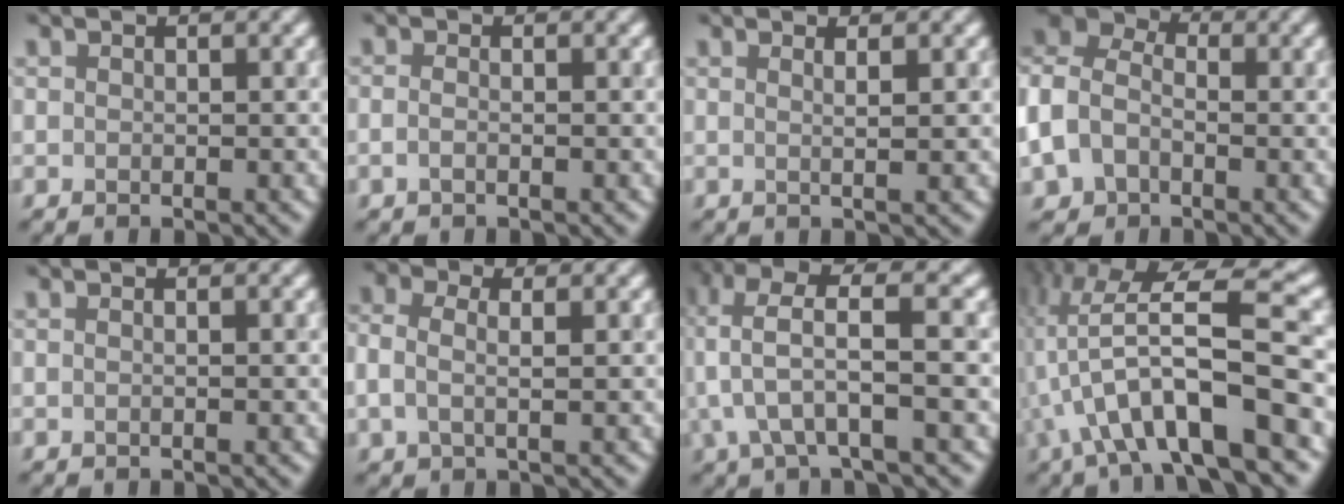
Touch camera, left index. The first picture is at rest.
{"total": 0.9, "force": [-0.4, 0.4, 0.7], "torque": [-0.015, 0.000, -0.008]}
{"total": 2.1, "force": [0.6, 0.7, 1.8], "torque": [-0.015, 0.004, -0.009]}
{"total": 6.7, "force": [-1.3, 4.9, 4.3], "torque": [-0.113, 0.010, -0.033]}
{"total": 1.1, "force": [0.3, 0.7, 0.9], "torque": [0.002, -0.004, -0.011]}
{"total": 3.2, "force": [0.4, 1.9, 2.5], "torque": [-0.064, 0.013, 0.004]}
{"total": 6.6, "force": [1.1, 1.8, 6.2], "torque": [-0.133, 0.012, 0.023]}
{"total": 11.8, "force": [-3.9, 3.5, 10.6], "torque": [-0.187, 0.014, -0.064]}